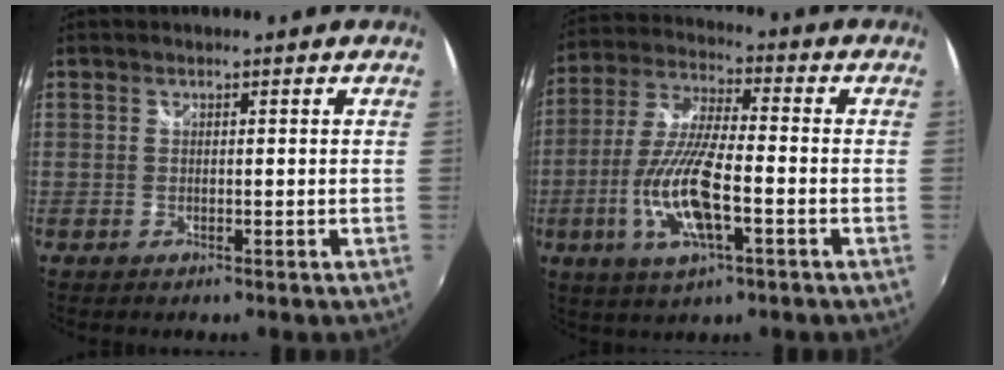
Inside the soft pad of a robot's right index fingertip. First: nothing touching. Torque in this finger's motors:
{"motor_torque": [0.47, -0.26, 0.41, 0.21]}